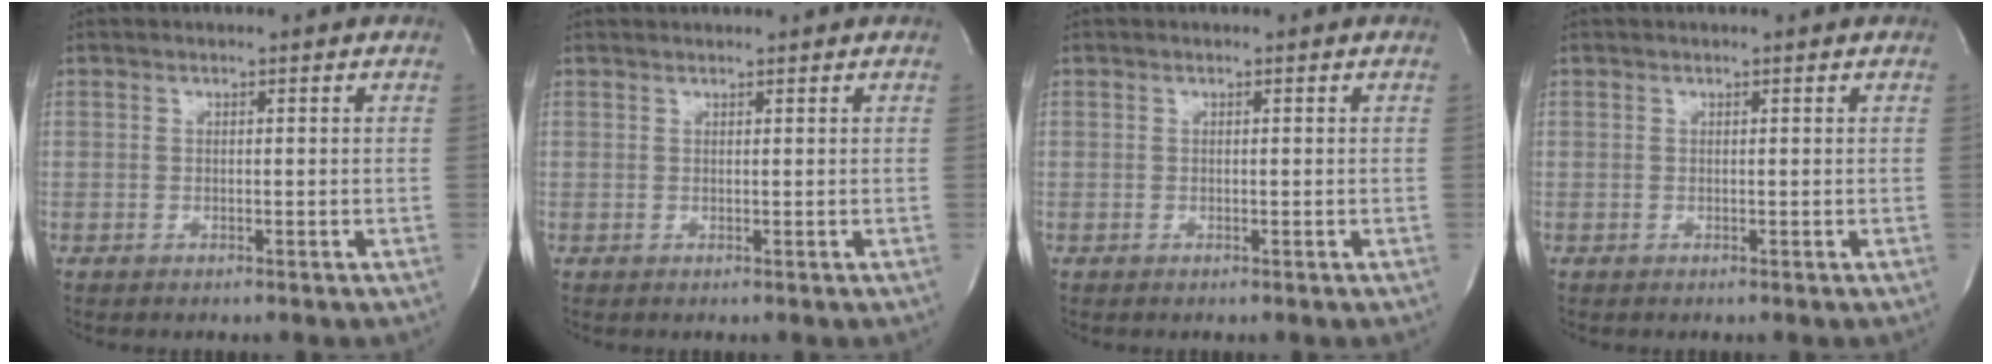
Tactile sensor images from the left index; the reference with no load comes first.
{"total": 1.7, "force": [1.6, 0.0, 0.7], "torque": [-0.016, 0.022, 0.022]}
{"total": 0.0}
{"total": 0.0}